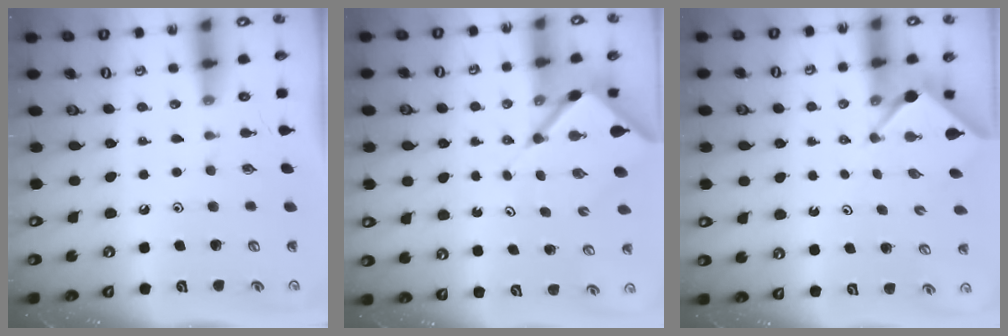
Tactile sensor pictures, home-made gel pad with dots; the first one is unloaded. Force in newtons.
{"total": 7.1, "press": 7.1, "slide": 0.4}
{"total": 2.3, "press": 2.3, "slide": 0.3}